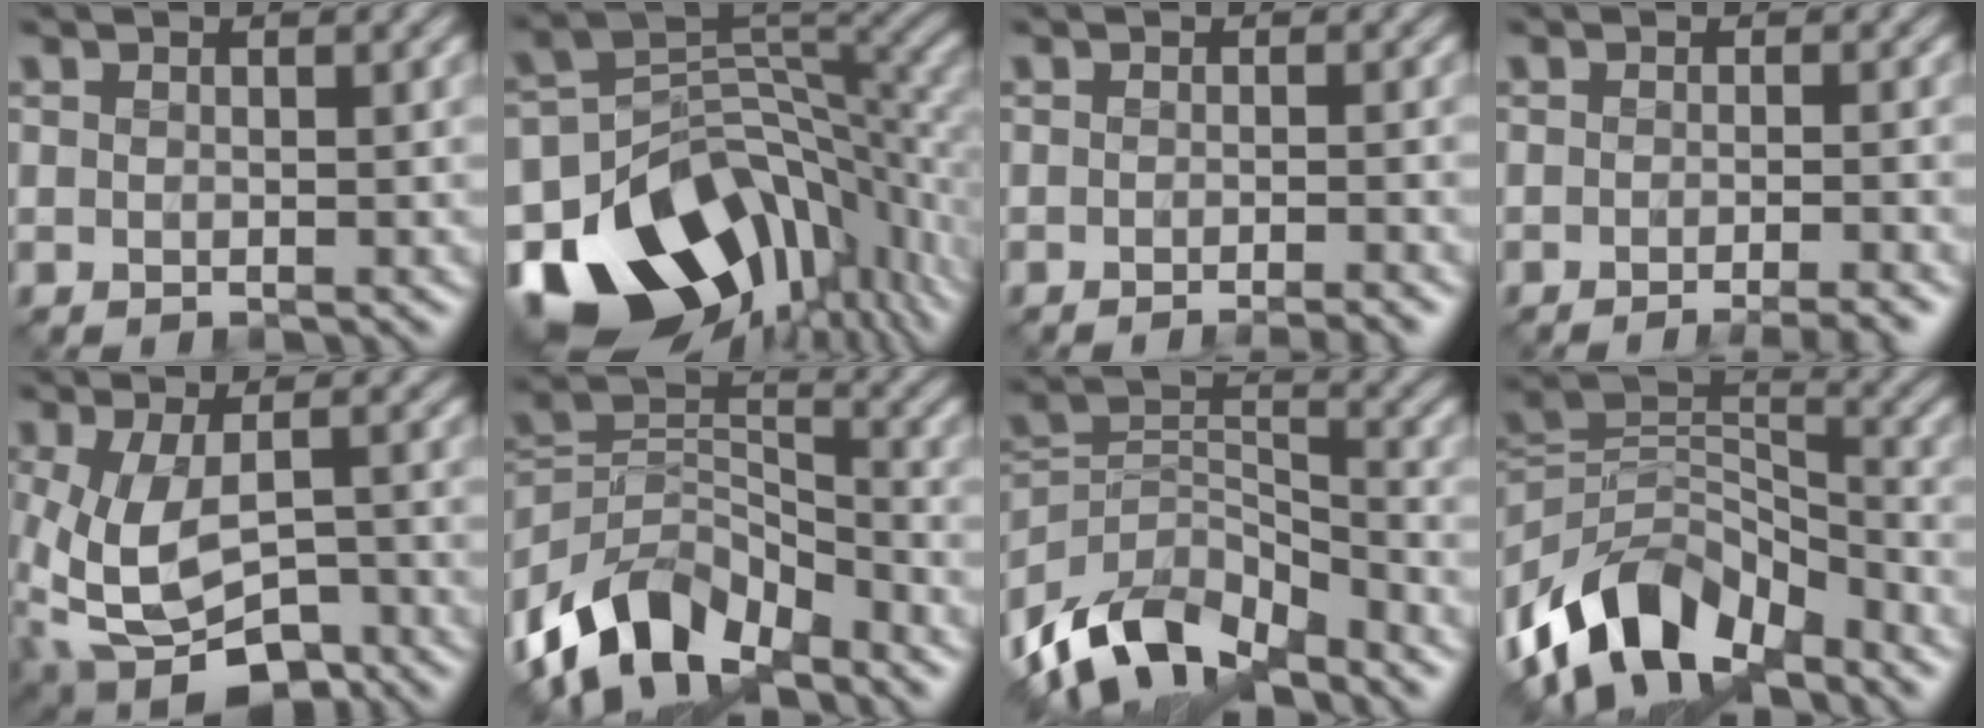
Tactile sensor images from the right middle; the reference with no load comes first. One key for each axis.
{"total": 16.2, "fx": -8.9, "fy": 10.1, "fz": 9.0, "tx": -0.174, "ty": -0.025, "tz": -0.130}
{"total": 1.9, "fx": -1.4, "fy": 0.0, "fz": 1.2, "tx": -0.009, "ty": -0.005, "tz": -0.024}
{"total": 2.9, "fx": -2.1, "fy": 0.2, "fz": 2.0, "tx": -0.023, "ty": -0.002, "tz": -0.035}
{"total": 7.7, "fx": -3.2, "fy": 4.1, "fz": 5.8, "tx": -0.119, "ty": -0.025, "tz": -0.045}
{"total": 9.2, "fx": -6.8, "fy": 4.4, "fz": 4.3, "tx": -0.066, "ty": 0.000, "tz": -0.140}
{"total": 10.4, "fx": -7.8, "fy": 4.5, "fz": 5.2, "tx": -0.097, "ty": 0.002, "tz": -0.156}
{"total": 10.3, "fx": -7.1, "fy": 5.2, "fz": 5.3, "tx": -0.082, "ty": 0.005, "tz": -0.141}